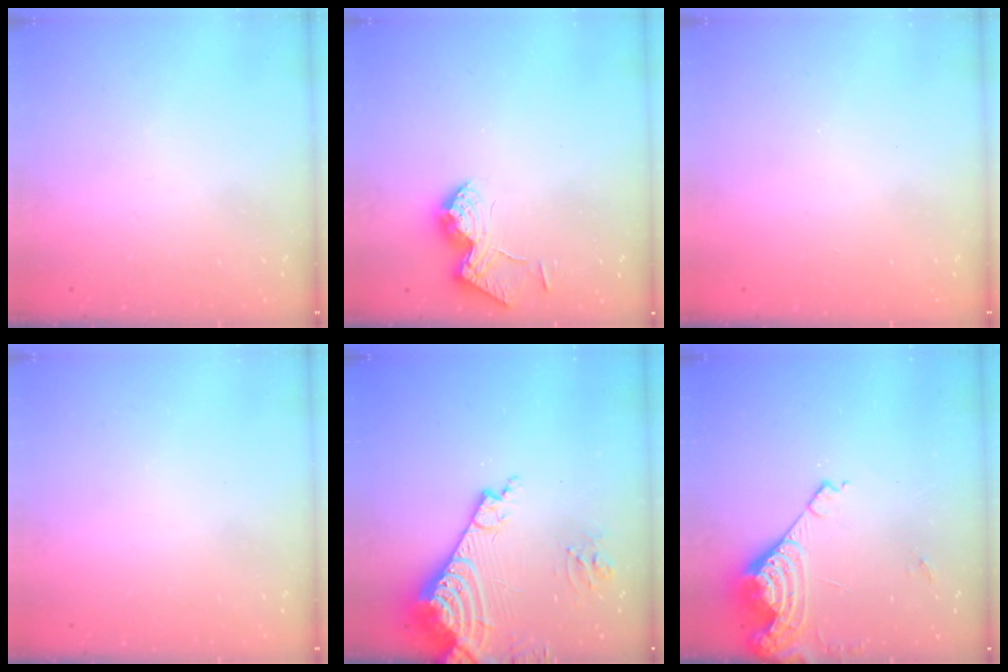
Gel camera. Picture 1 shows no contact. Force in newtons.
{"total": 12.5, "press": 12.5, "slide": 0.7}
{"total": 0.7, "press": 0.7, "slide": 0.2}
{"total": 0.0}
{"total": 14.7, "press": 14.6, "slide": 1.9}
{"total": 12.9, "press": 12.8, "slide": 1.4}